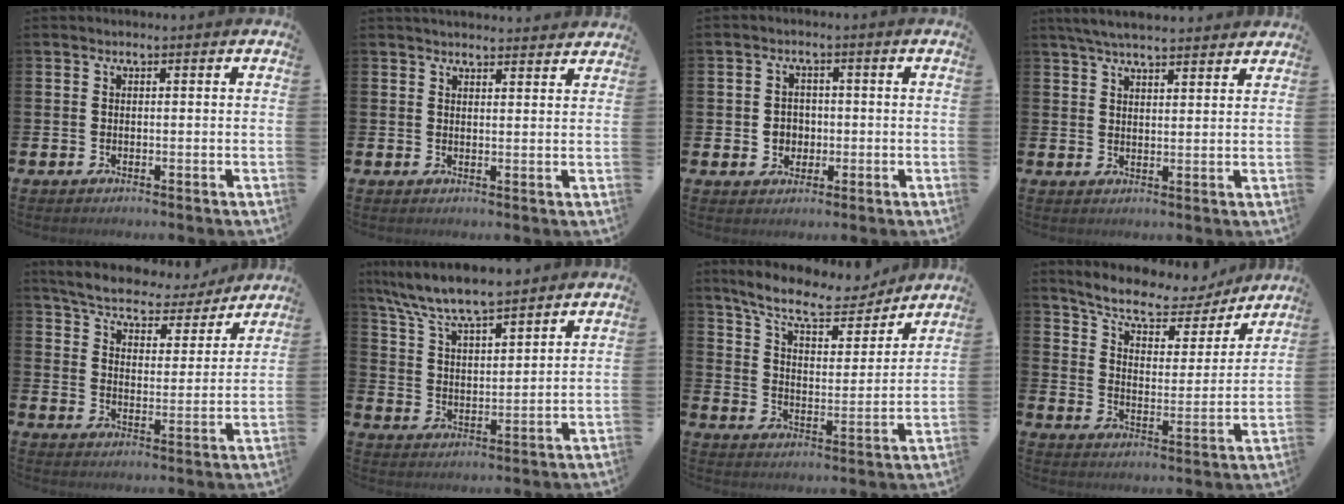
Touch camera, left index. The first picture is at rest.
{"total": 2.9, "force": [2.9, 0.3, 0.1], "torque": [0.000, -0.017, 0.051]}
{"total": 2.8, "force": [-0.2, 2.6, 0.9], "torque": [-0.013, 0.003, -0.012]}
{"total": 5.0, "force": [4.7, 0.5, 1.4], "torque": [-0.039, -0.013, 0.087]}
{"total": 6.2, "force": [5.9, 1.4, 1.3], "torque": [-0.048, -0.045, 0.099]}
{"total": 7.7, "force": [7.3, 0.8, 2.5], "torque": [-0.078, -0.040, 0.131]}
{"total": 9.5, "force": [8.7, 1.9, 3.4], "torque": [-0.096, -0.053, 0.150]}
{"total": 8.4, "force": [7.6, 2.6, 2.5], "torque": [-0.070, -0.056, 0.128]}